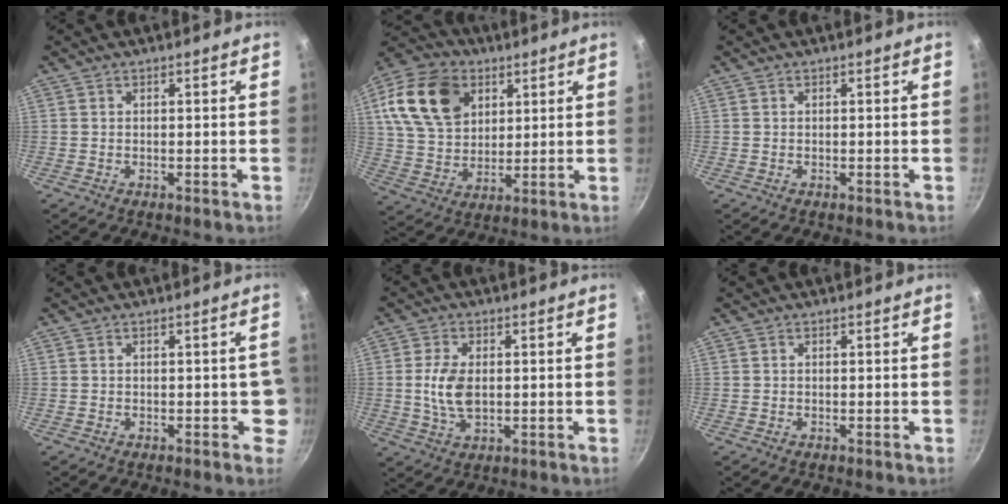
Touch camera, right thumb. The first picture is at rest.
{"total": 18.4, "force": [6.8, 13.3, 10.8], "torque": [-0.180, -0.007, 0.124]}
{"total": 0.0}
{"total": 3.1, "force": [-0.5, 2.1, 2.2], "torque": [0.013, 0.012, -0.009]}
{"total": 7.2, "force": [0.2, 4.3, 5.9], "torque": [-0.113, -0.001, 0.003]}
{"total": 0.0}